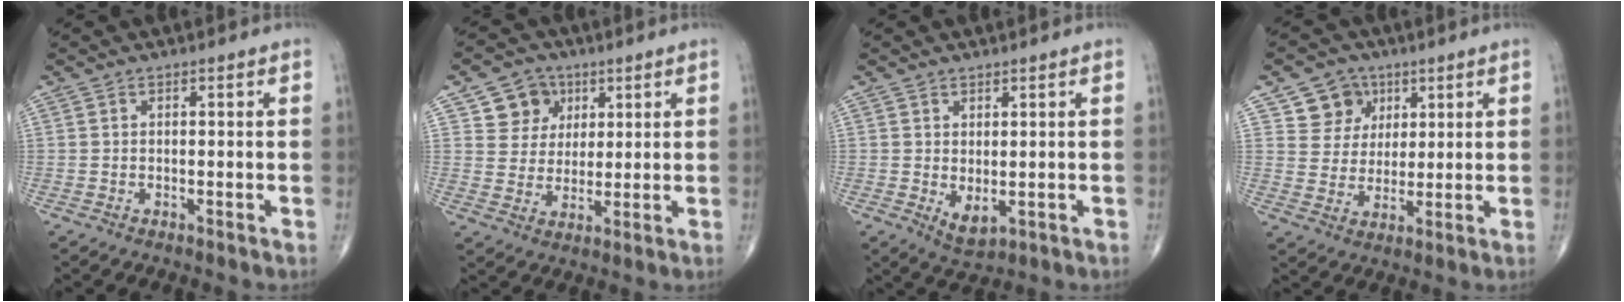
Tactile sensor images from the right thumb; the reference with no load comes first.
{"total": 7.7, "force": [3.5, 6.6, 1.9], "torque": [0.002, -0.012, 0.061]}
{"total": 3.6, "force": [-0.2, 1.8, 3.1], "torque": [-0.046, -0.007, 0.010]}
{"total": 7.8, "force": [3.9, 6.6, 1.7], "torque": [0.004, -0.018, 0.069]}